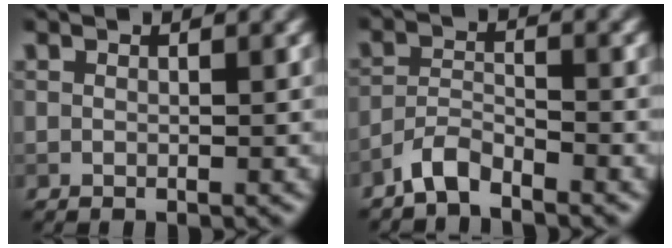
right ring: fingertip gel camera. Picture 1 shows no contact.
{"total": 2.7, "force": [-2.4, 0.6, 1.1], "torque": [-0.022, 0.007, -0.054]}